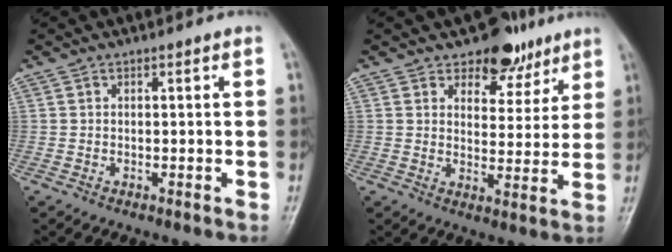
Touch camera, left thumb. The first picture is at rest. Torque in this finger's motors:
{"motor_torque": [0.06, 0.07, -0.13, -0.15, -0.08]}